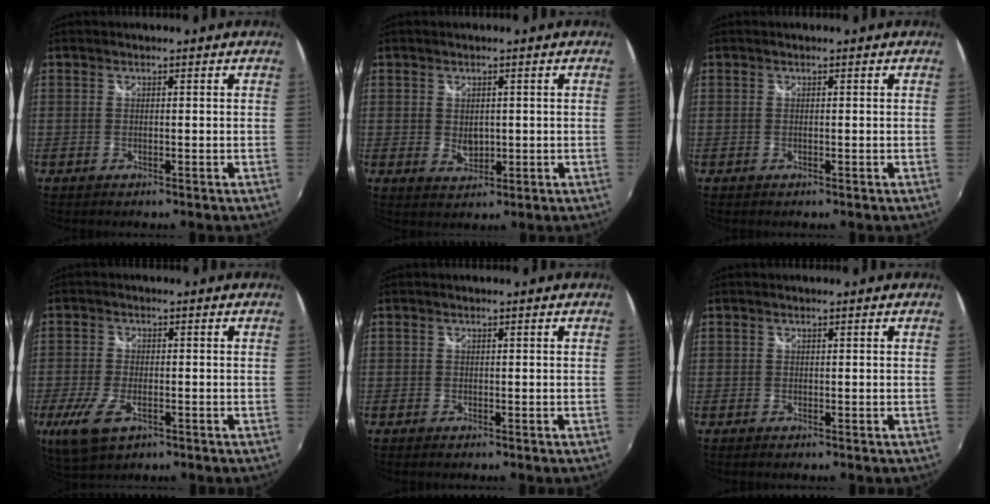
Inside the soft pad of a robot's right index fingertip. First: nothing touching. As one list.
[{"total": 3.1, "force": [0.1, 2.3, 2.0], "torque": [-0.031, -0.003, 0.003]}, {"total": 0.0}, {"total": 8.2, "force": [-3.7, 3.9, 6.1], "torque": [-0.144, -0.023, -0.066]}, {"total": 0.0}, {"total": 0.0}]